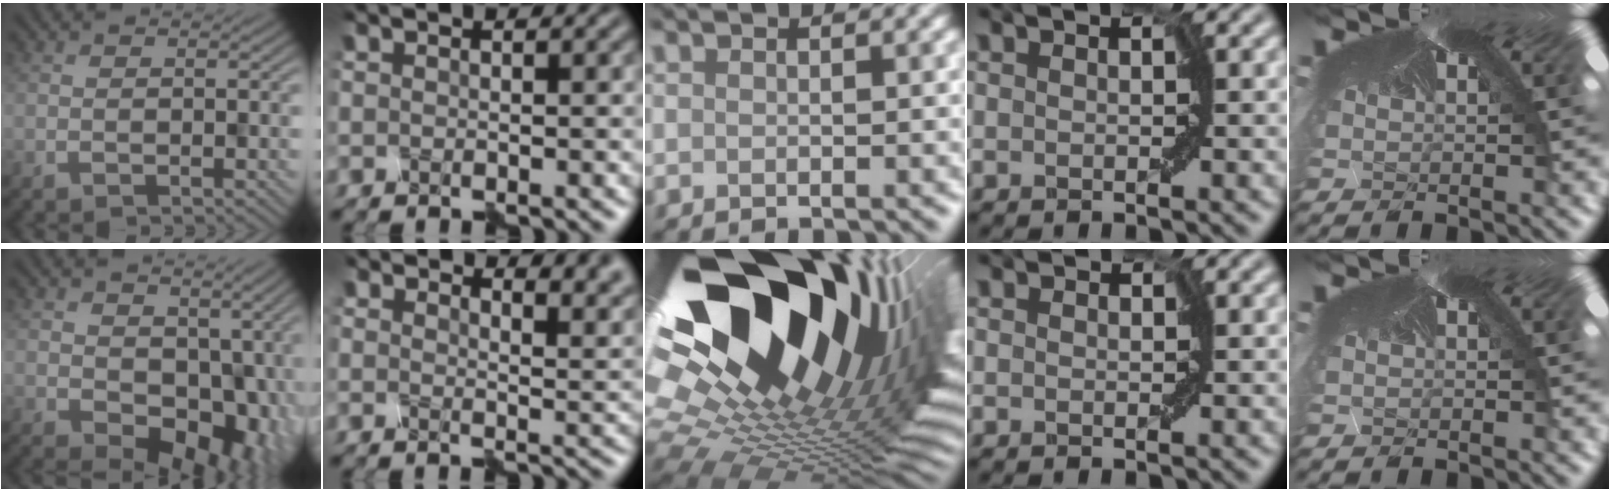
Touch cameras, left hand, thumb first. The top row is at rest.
{"thumb": {"total": 10.7, "force": [-0.7, 7.5, 7.6], "torque": [-0.109, -0.034, 0.002]}, "index": {"total": 4.9, "force": [4.0, 1.8, 2.3], "torque": [-0.025, 0.000, 0.043]}, "middle": {"total": 21.4, "force": [6.6, 10.8, 17.3], "torque": [-0.290, -0.049, 0.154]}}